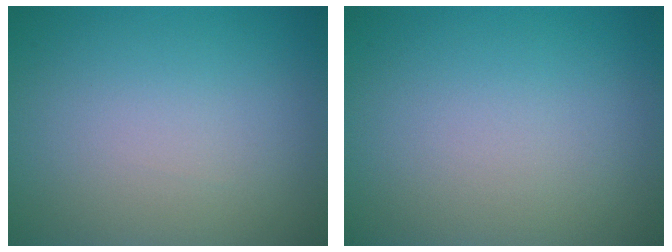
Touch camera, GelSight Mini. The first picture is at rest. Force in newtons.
{"total": 0.0}